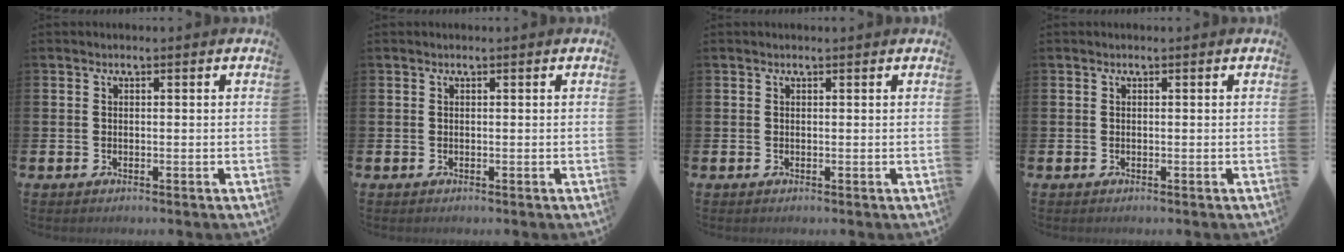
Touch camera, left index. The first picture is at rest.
{"total": 0.0}
{"total": 0.0}
{"total": 0.0}